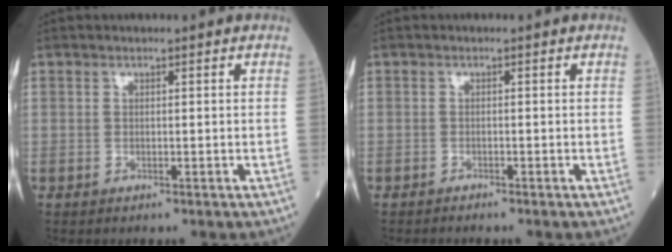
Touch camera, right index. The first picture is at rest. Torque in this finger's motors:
{"motor_torque": [-0.23, -0.16, 0.03, 0.00]}